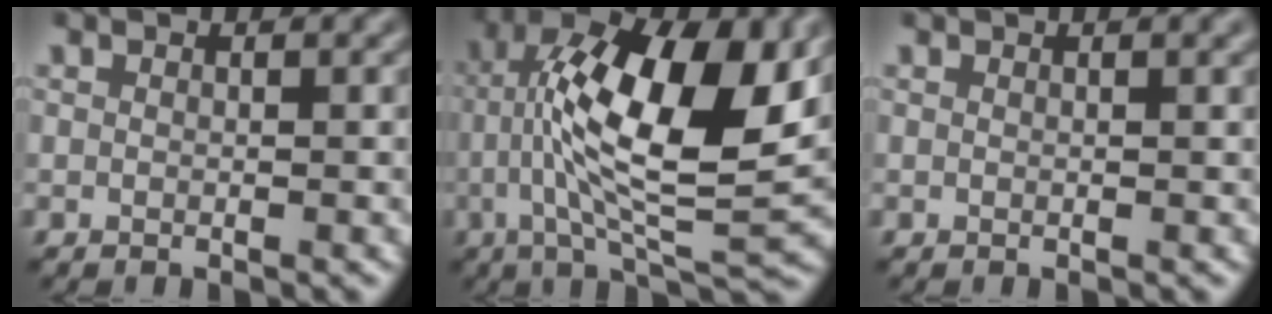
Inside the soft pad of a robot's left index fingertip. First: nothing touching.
{"total": 12.6, "force": [0.9, 4.1, 11.8], "torque": [-0.202, 0.013, 0.012]}
{"total": 1.1, "force": [0.6, 0.3, 0.8], "torque": [-0.004, 0.007, 0.008]}